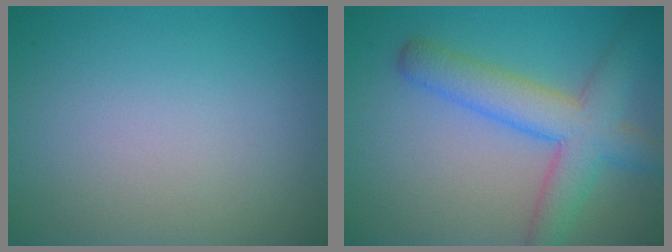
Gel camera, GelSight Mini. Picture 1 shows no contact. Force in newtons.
{"total": 6.3, "press": 6.3, "slide": 0.3}